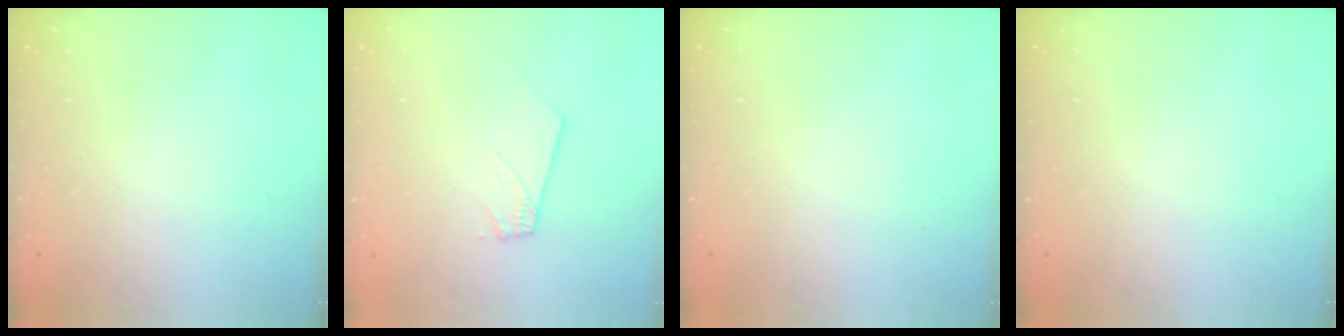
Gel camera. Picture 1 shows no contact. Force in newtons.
{"total": 2.9, "press": 2.8, "slide": 0.3}
{"total": 0.0}
{"total": 0.0}